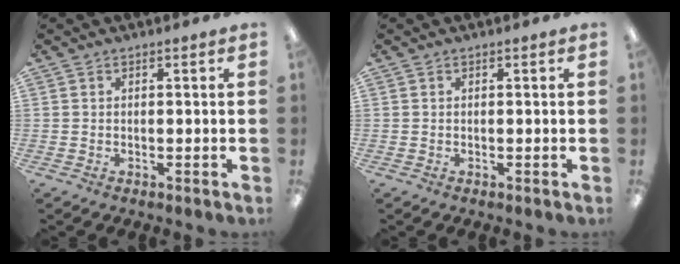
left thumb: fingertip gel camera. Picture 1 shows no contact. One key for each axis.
{"total": 0.0}